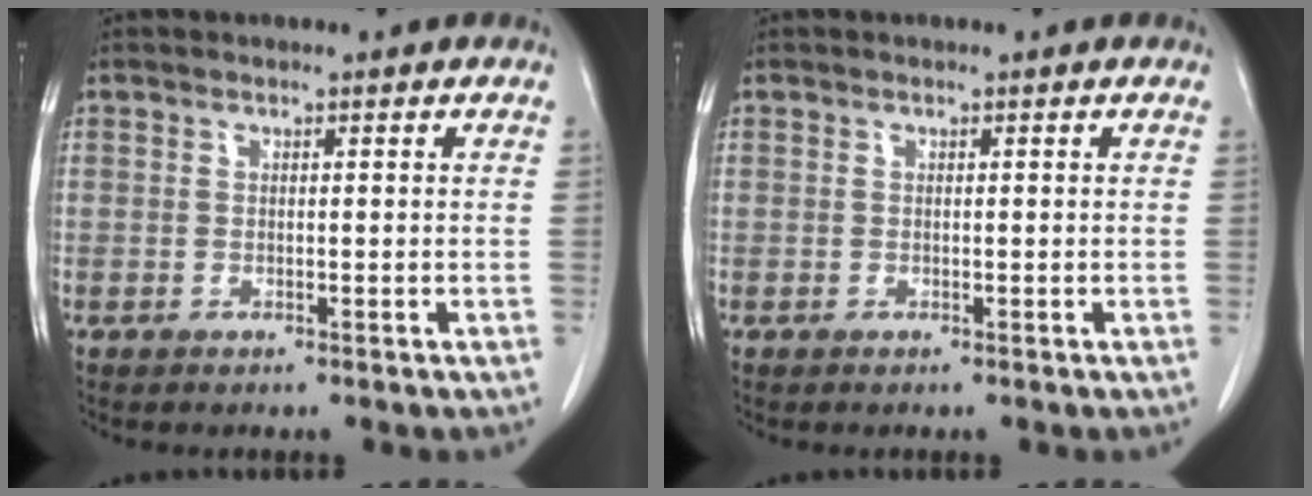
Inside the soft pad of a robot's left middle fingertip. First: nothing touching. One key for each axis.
{"total": 0.0}